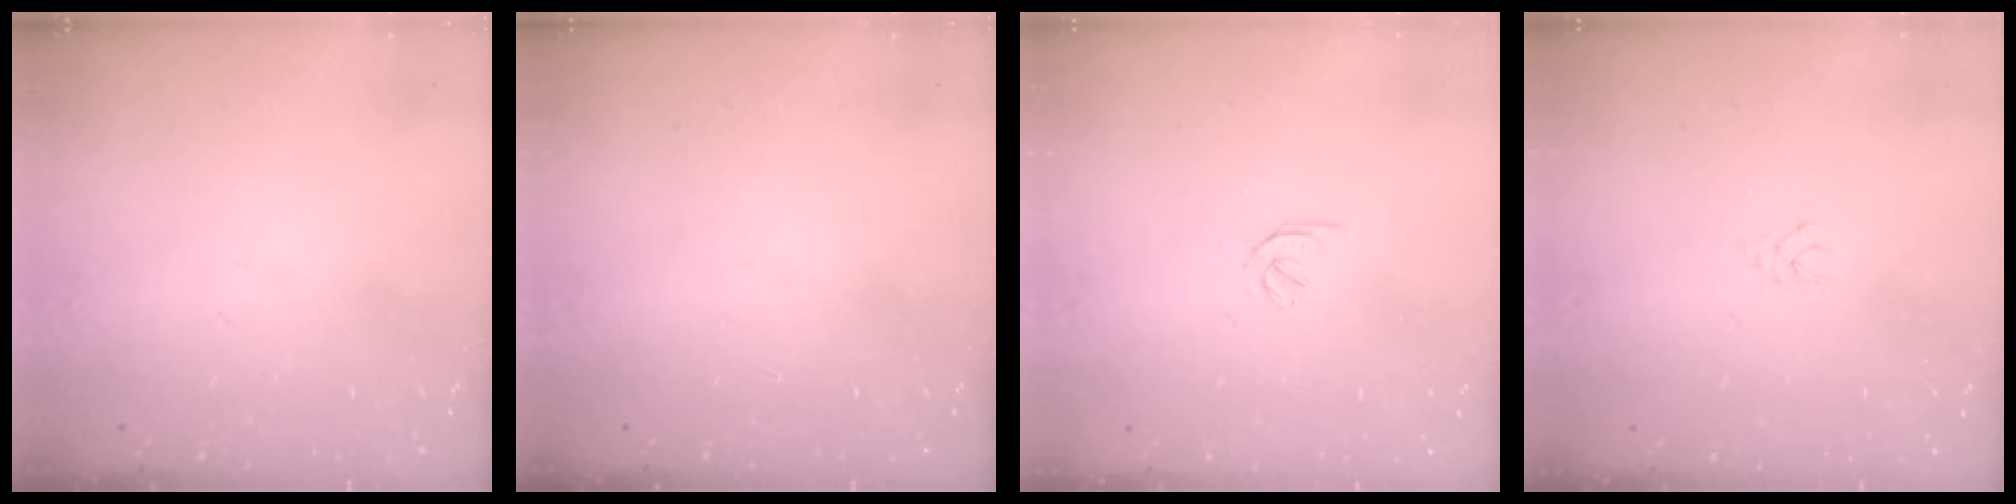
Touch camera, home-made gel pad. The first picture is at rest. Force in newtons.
{"total": 0.0}
{"total": 1.7, "press": 1.6, "slide": 0.6}
{"total": 2.1, "press": 2.1, "slide": 0.3}